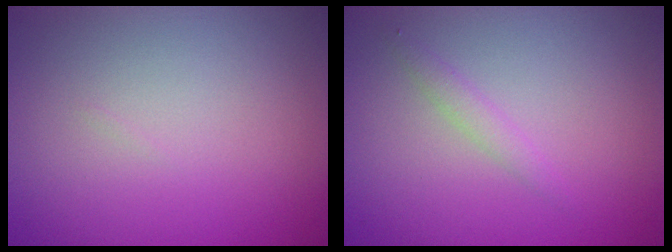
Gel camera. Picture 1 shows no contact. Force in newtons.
{"total": 1.0, "press": 1.0, "slide": 0.1}